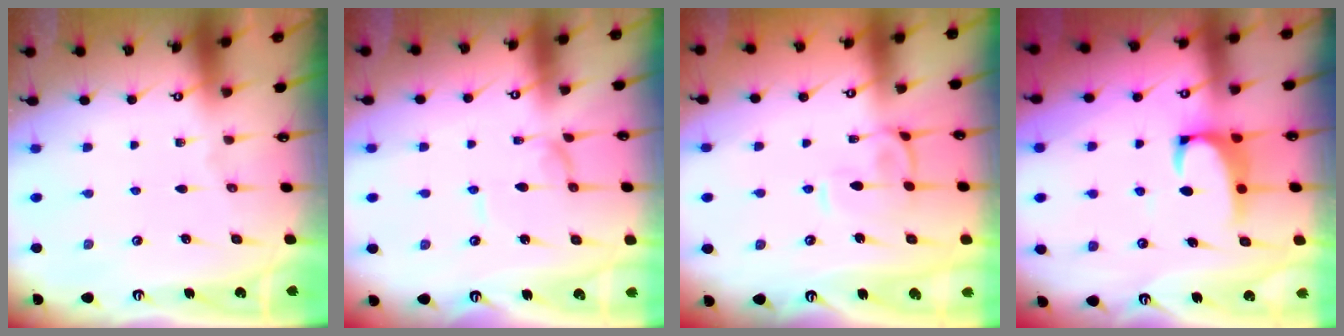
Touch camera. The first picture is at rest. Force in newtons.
{"total": 0.0}
{"total": 1.1, "press": 0.9, "slide": 0.7}
{"total": 2.2, "press": 2.0, "slide": 0.9}